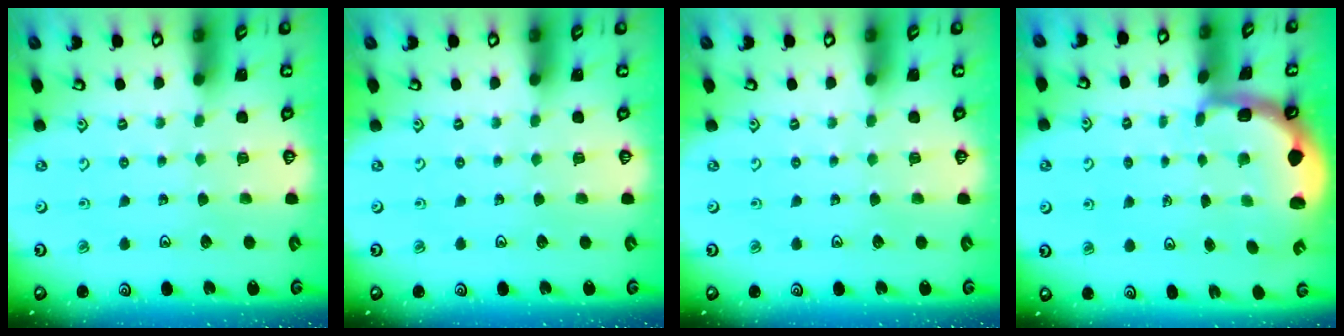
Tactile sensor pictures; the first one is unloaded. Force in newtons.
{"total": 0.0}
{"total": 0.0}
{"total": 2.1, "press": 1.9, "slide": 0.8}